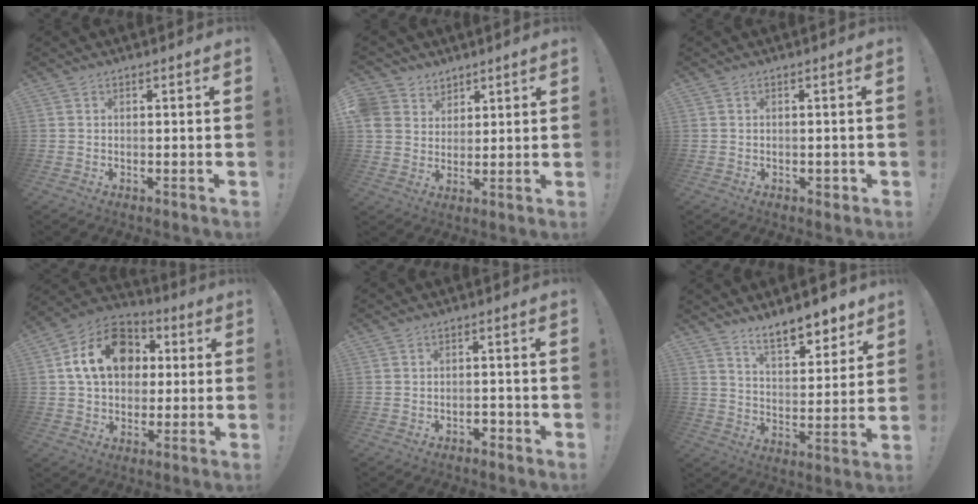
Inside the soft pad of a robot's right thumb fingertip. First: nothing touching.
{"total": 6.9, "force": [4.1, 5.6, 0.6], "torque": [-0.018, -0.028, 0.084]}
{"total": 1.5, "force": [-0.4, 1.1, 1.0], "torque": [-0.005, 0.001, -0.007]}
{"total": 18.0, "force": [4.5, 13.6, 10.9], "torque": [-0.161, 0.010, 0.090]}
{"total": 2.0, "force": [-1.4, 1.1, 1.0], "torque": [-0.016, -0.001, -0.025]}
{"total": 11.1, "force": [8.9, 3.7, 5.5], "torque": [-0.077, -0.062, 0.159]}